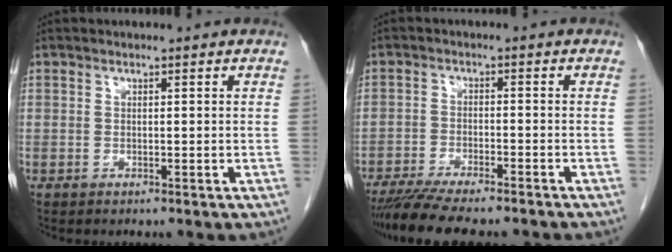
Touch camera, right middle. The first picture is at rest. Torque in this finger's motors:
{"motor_torque": [1.09, -1.05, 0.17, 0.07]}